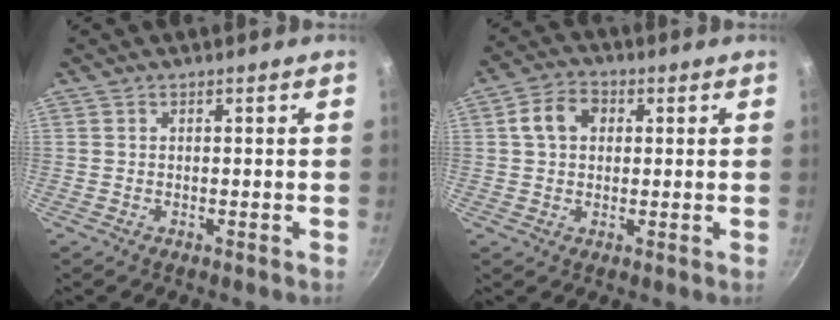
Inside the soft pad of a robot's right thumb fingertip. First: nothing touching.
{"total": 6.6, "force": [1.4, 4.9, 4.2], "torque": [-0.068, 0.013, 0.020]}